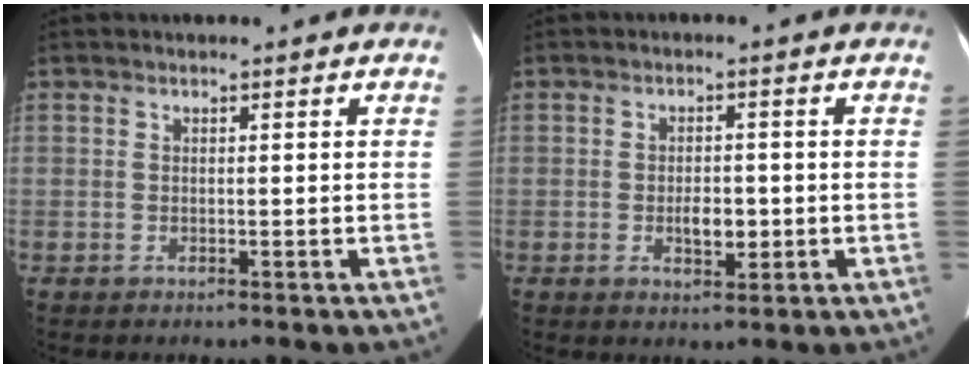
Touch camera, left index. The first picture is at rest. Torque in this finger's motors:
{"motor_torque": [0.00, 0.00, 0.01, 0.05]}